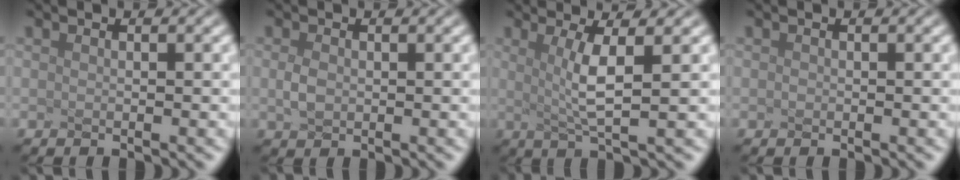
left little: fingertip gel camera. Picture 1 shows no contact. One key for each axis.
{"total": 1.2, "fx": -1.0, "fy": -0.6, "fz": -0.4, "tx": -0.034, "ty": -0.006, "tz": 0.027}
{"total": 2.6, "fx": -0.6, "fy": -0.7, "fz": 2.5, "tx": -0.080, "ty": -0.006, "tz": 0.036}
{"total": 0.9, "fx": -0.4, "fy": -0.5, "fz": -0.6, "tx": -0.007, "ty": -0.010, "tz": 0.014}